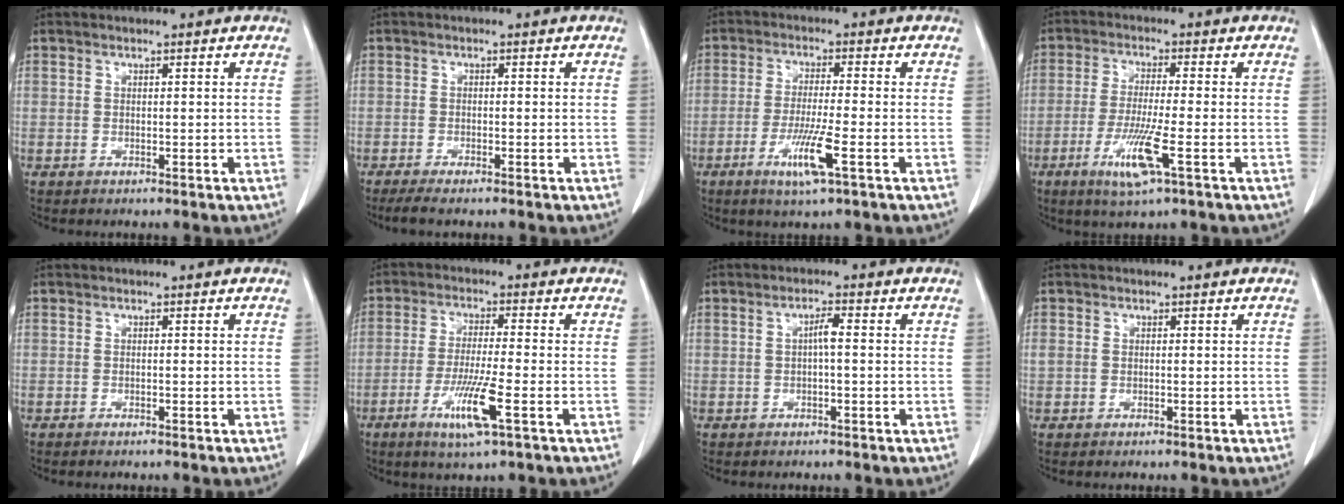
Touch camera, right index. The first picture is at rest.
{"total": 4.0, "force": [-3.3, 0.2, 2.2], "torque": [-0.034, -0.008, -0.050]}
{"total": 6.9, "force": [-2.9, -0.2, 6.2], "torque": [-0.120, -0.016, -0.051]}
{"total": 7.7, "force": [-3.1, 0.0, 7.0], "torque": [-0.138, -0.020, -0.056]}
{"total": 0.9, "force": [-0.8, 0.0, 0.5], "torque": [-0.011, -0.002, -0.009]}
{"total": 8.1, "force": [-3.4, -0.1, 7.3], "torque": [-0.141, -0.018, -0.060]}
{"total": 2.0, "force": [-0.1, 0.2, 2.0], "torque": [-0.035, 0.004, -0.001]}
{"total": 1.0, "force": [0.2, 0.9, 0.4], "torque": [-0.007, 0.014, 0.006]}